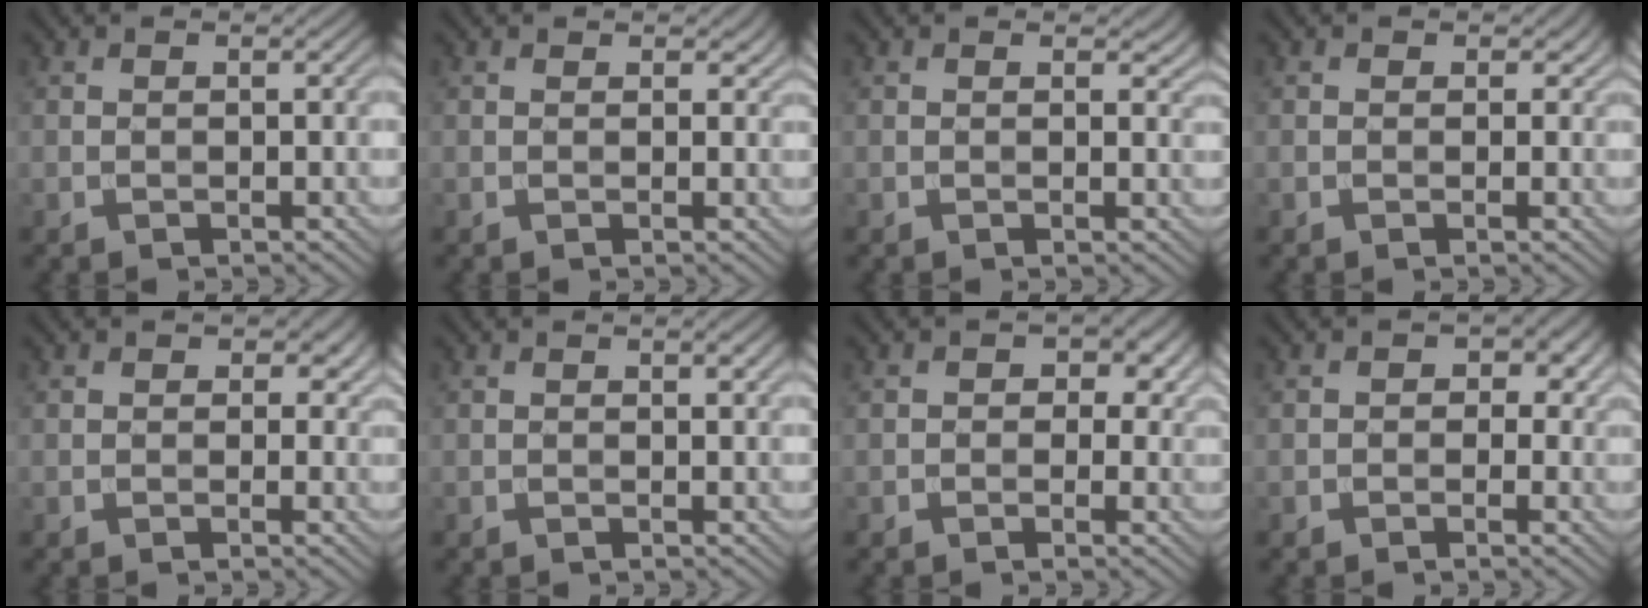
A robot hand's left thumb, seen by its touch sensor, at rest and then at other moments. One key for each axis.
{"total": 1.0, "fx": 0.7, "fy": 0.6, "fz": 0.4, "tx": -0.006, "ty": -0.003, "tz": 0.012}
{"total": 1.3, "fx": 0.7, "fy": 0.6, "fz": 0.9, "tx": -0.011, "ty": -0.005, "tz": 0.012}
{"total": 1.1, "fx": 0.2, "fy": 1.0, "fz": 0.3, "tx": -0.007, "ty": -0.006, "tz": 0.001}
{"total": 2.2, "fx": 0.6, "fy": 1.9, "fz": 0.9, "tx": -0.021, "ty": -0.008, "tz": 0.002}
{"total": 1.0, "fx": 0.5, "fy": 0.4, "fz": 0.8, "tx": -0.010, "ty": -0.003, "tz": 0.007}
{"total": 3.7, "fx": 0.8, "fy": 3.0, "fz": 2.0, "tx": -0.021, "ty": 0.002, "tz": -0.003}
{"total": 2.8, "fx": 0.3, "fy": 2.3, "fz": 1.5, "tx": -0.017, "ty": 0.003, "tz": -0.002}